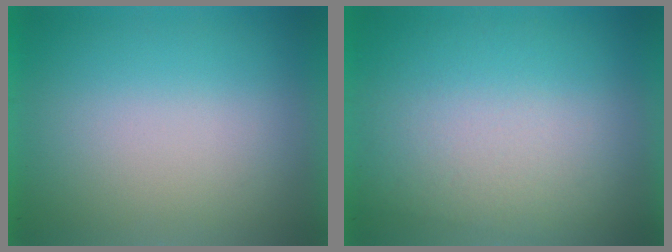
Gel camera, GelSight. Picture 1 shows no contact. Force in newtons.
{"total": 2.6}